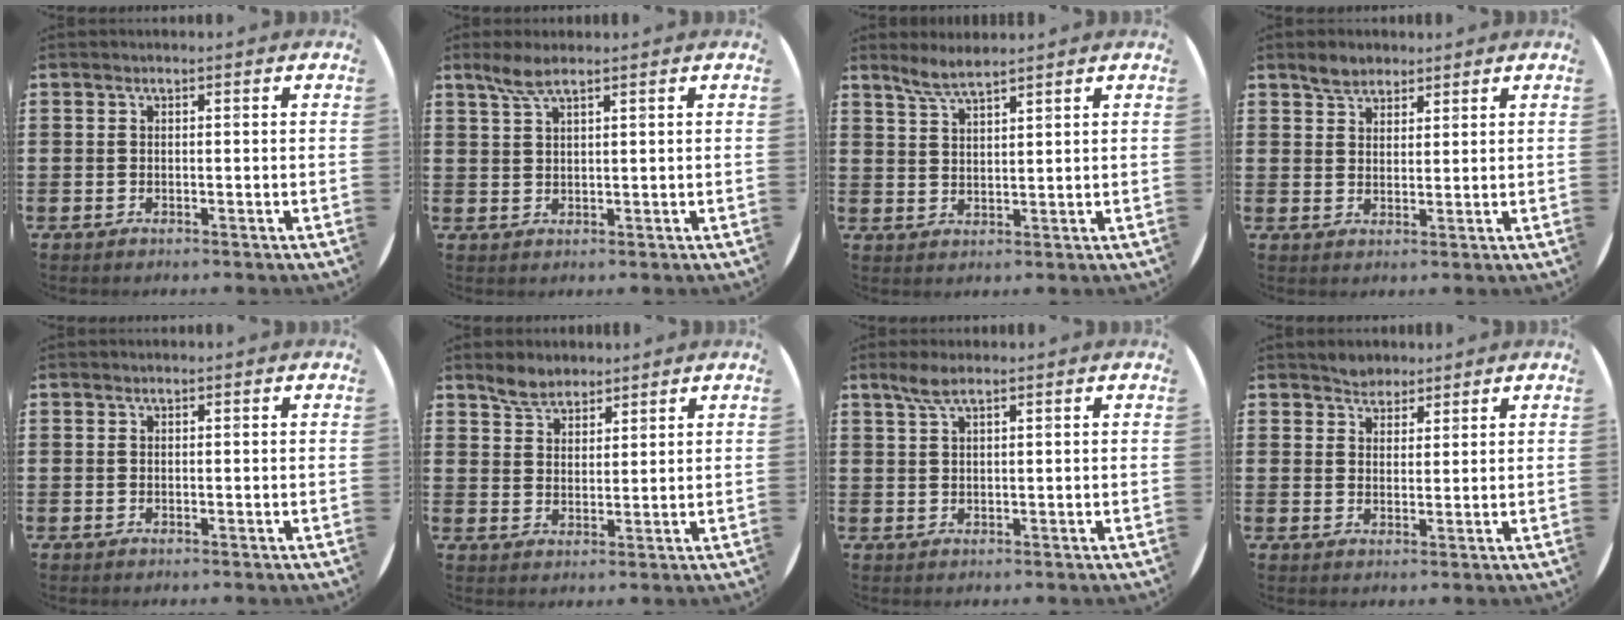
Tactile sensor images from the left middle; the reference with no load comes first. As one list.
[{"total": 3.1, "force": [2.3, 0.5, 2.0], "torque": [-0.044, 0.004, 0.040]}, {"total": 3.4, "force": [3.2, 0.2, 1.3], "torque": [-0.033, -0.002, 0.058]}, {"total": 2.9, "force": [2.5, 1.5, 0.3], "torque": [-0.004, 0.005, 0.047]}, {"total": 0.0}, {"total": 3.8, "force": [3.4, 1.6, 0.4], "torque": [-0.017, 0.002, 0.066]}, {"total": 2.6, "force": [1.8, 0.4, 1.8], "torque": [-0.038, 0.004, 0.032]}, {"total": 2.8, "force": [2.6, 1.1, -0.2], "torque": [0.006, -0.003, 0.049]}]